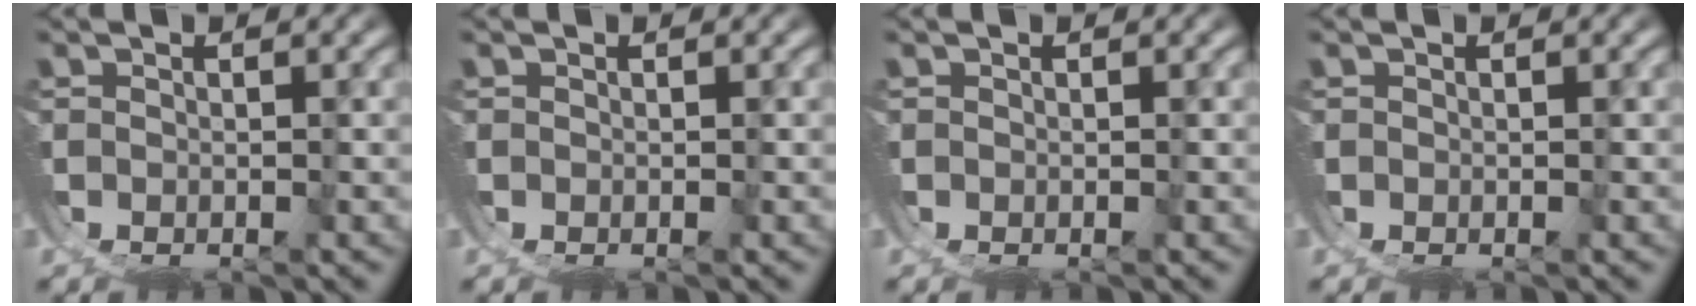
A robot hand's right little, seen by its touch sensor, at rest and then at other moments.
{"total": 0.0}
{"total": 0.0}
{"total": 0.0}